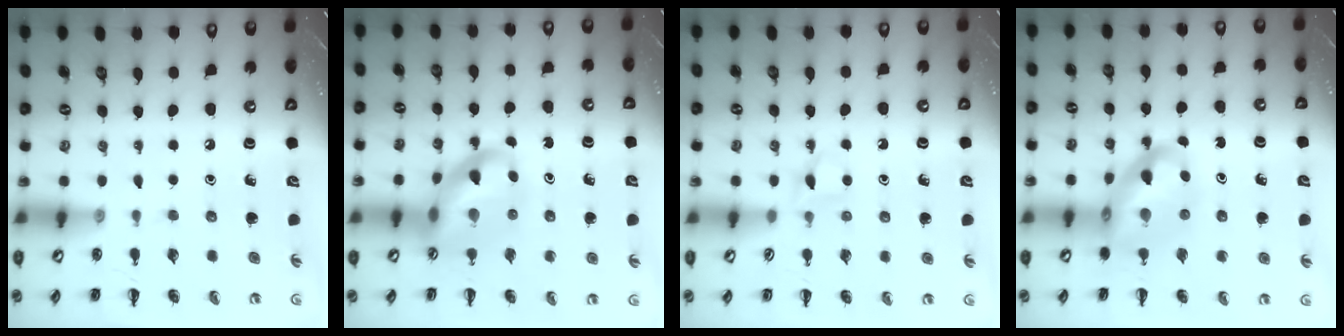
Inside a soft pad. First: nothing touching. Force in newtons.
{"total": 11.1, "press": 10.7, "slide": 3.1}
{"total": 3.0, "press": 2.8, "slide": 1.2}
{"total": 12.5, "press": 12.1, "slide": 3.0}